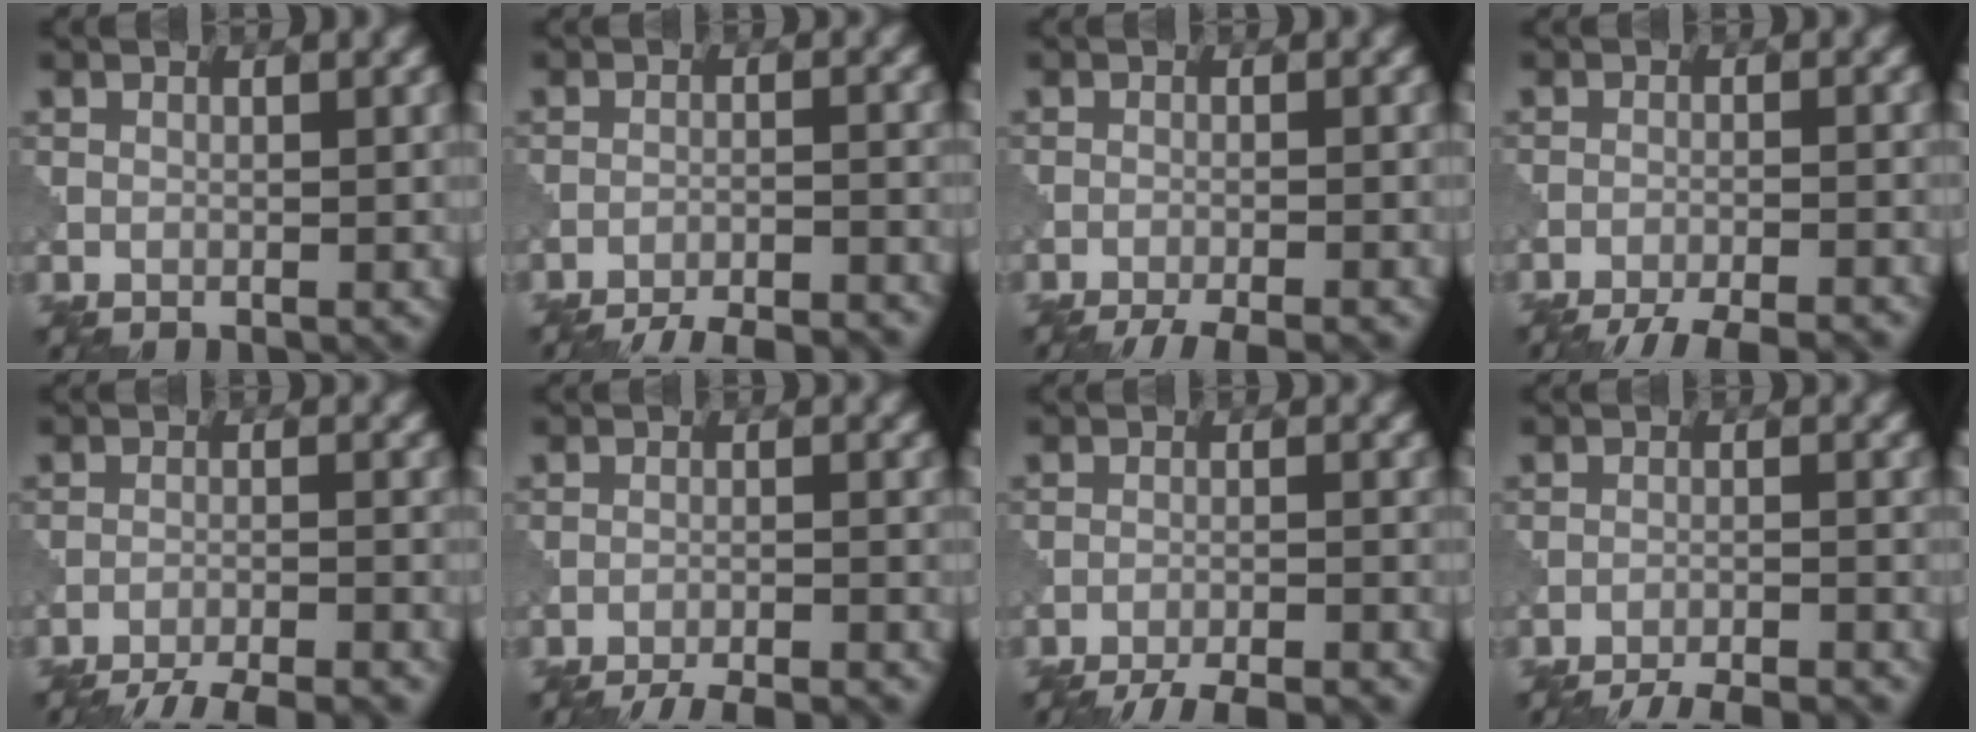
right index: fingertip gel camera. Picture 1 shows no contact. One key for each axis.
{"total": 9.9, "fx": -9.5, "fy": 1.9, "fz": 2.4, "tx": -0.024, "ty": 0.001, "tz": -0.127}
{"total": 4.6, "fx": -4.0, "fy": 0.6, "fz": 2.3, "tx": -0.033, "ty": -0.009, "tz": -0.065}
{"total": 7.8, "fx": -7.1, "fy": 1.3, "fz": 2.8, "tx": -0.037, "ty": -0.005, "tz": -0.103}
{"total": 9.9, "fx": -9.3, "fy": 1.8, "fz": 2.9, "tx": -0.036, "ty": -0.006, "tz": -0.131}
{"total": 8.1, "fx": -7.7, "fy": 1.4, "fz": 2.2, "tx": -0.023, "ty": 0.003, "tz": -0.105}
{"total": 8.7, "fx": -8.1, "fy": 1.6, "fz": 2.7, "tx": -0.033, "ty": -0.001, "tz": -0.114}
{"total": 9.0, "fx": -8.5, "fy": 1.6, "fz": 2.3, "tx": -0.025, "ty": 0.002, "tz": -0.117}